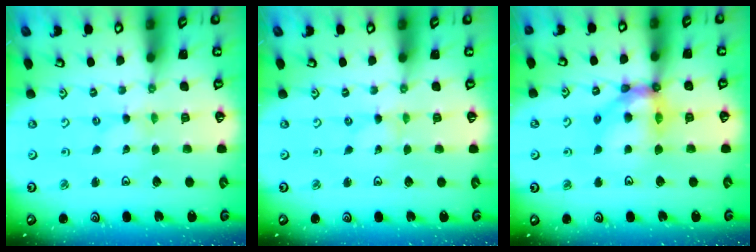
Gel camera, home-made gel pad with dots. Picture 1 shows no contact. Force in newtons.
{"total": 0.0}
{"total": 11.9, "press": 11.8, "slide": 1.4}